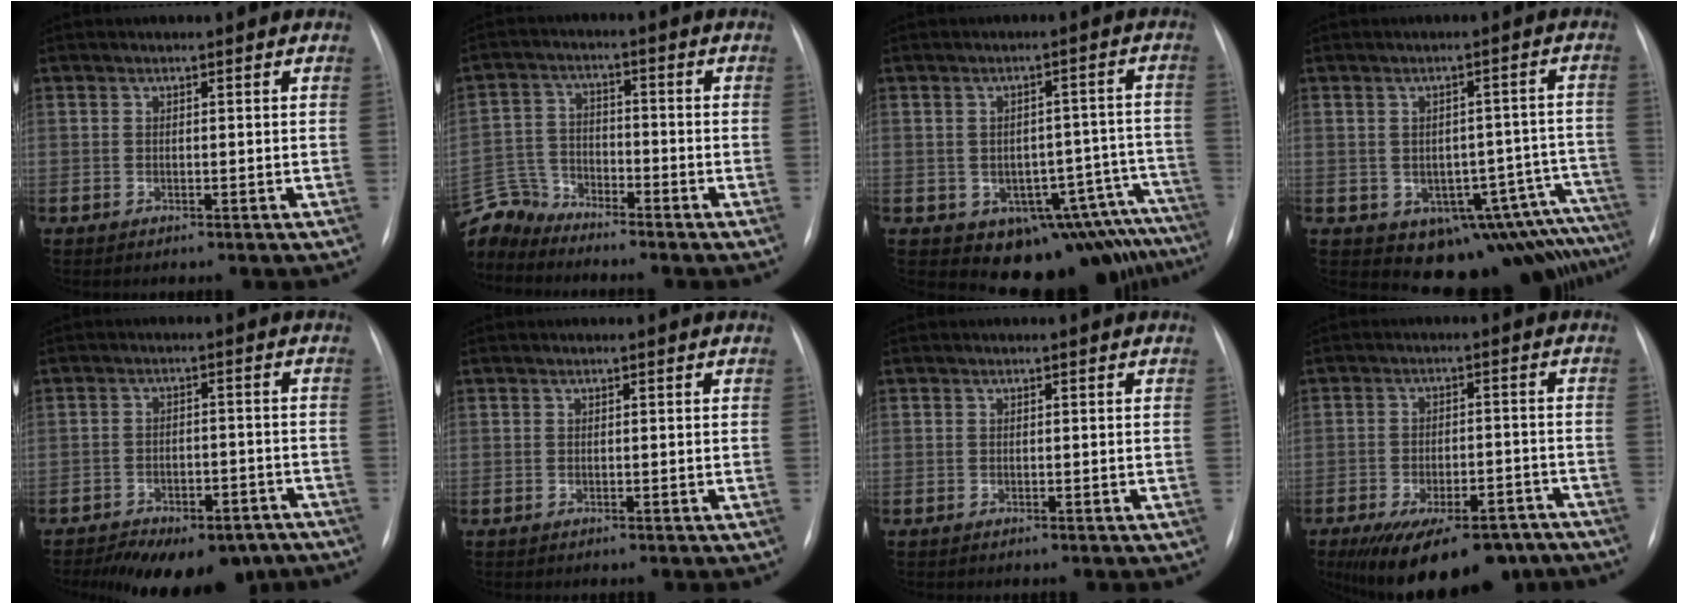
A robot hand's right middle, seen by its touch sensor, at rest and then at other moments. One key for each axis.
{"total": 6.9, "fx": -6.8, "fy": 0.9, "fz": -0.8, "tx": 0.012, "ty": 0.008, "tz": -0.137}
{"total": 12.2, "fx": -8.9, "fy": 5.5, "fz": 6.1, "tx": -0.048, "ty": 0.037, "tz": -0.104}
{"total": 12.1, "fx": -8.1, "fy": 5.5, "fz": 7.2, "tx": -0.066, "ty": 0.033, "tz": -0.095}
{"total": 15.9, "fx": -11.9, "fy": 7.4, "fz": 7.5, "tx": -0.128, "ty": 0.003, "tz": -0.150}
{"total": 0.0}
{"total": 0.0}
{"total": 17.5, "fx": -13.1, "fy": 6.9, "fz": 9.3, "tx": -0.139, "ty": -0.004, "tz": -0.173}